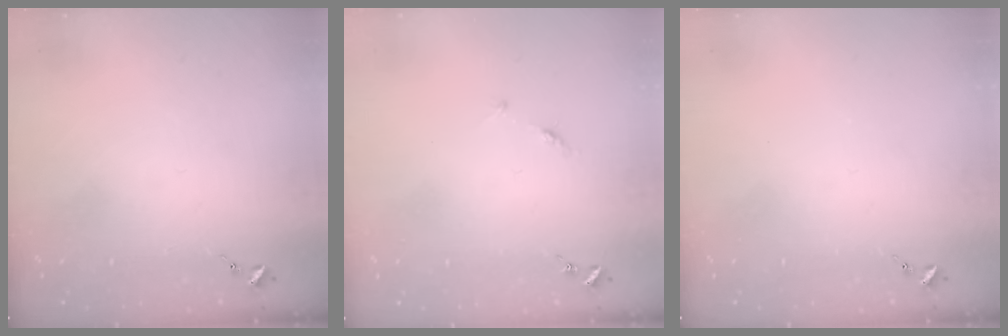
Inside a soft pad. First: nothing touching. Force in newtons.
{"total": 3.9, "press": 3.8, "slide": 0.5}
{"total": 0.0}